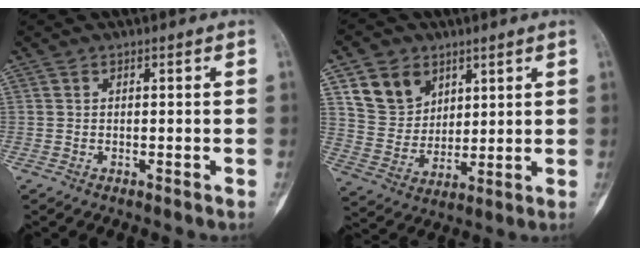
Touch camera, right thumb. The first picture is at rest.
{"total": 10.9, "force": [5.6, 8.4, 4.1], "torque": [-0.050, -0.027, 0.116]}